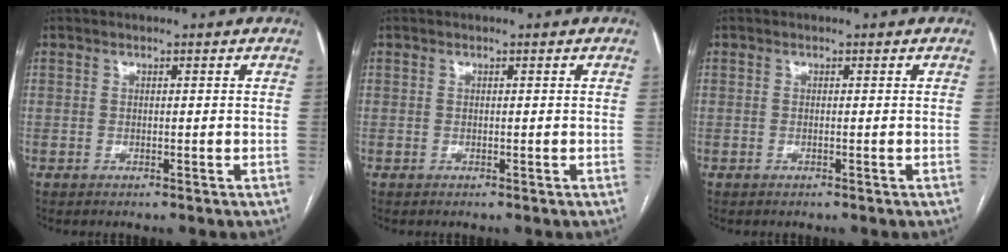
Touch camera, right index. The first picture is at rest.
{"total": 0.0}
{"total": 0.0}